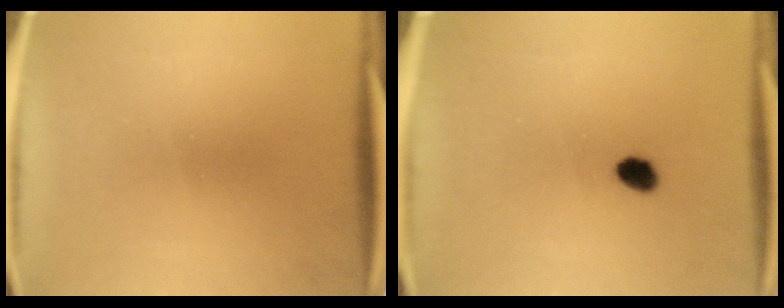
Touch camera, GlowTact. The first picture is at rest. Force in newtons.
{"total": 2.7}